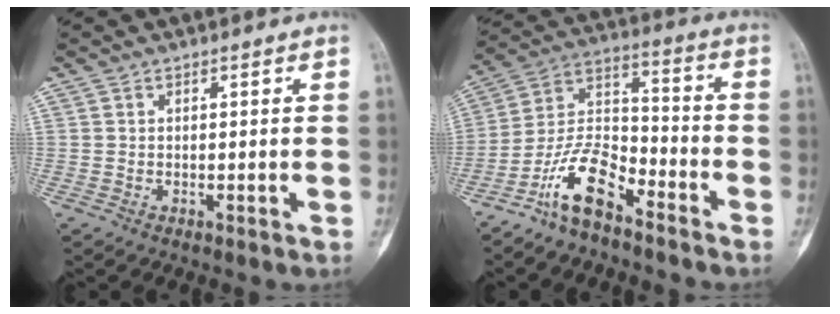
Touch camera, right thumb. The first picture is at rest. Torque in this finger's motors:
{"motor_torque": [0.14, 0.16, 0.83, -0.75, 0.09]}